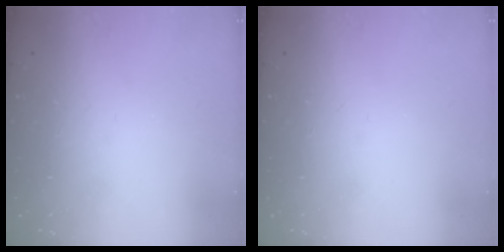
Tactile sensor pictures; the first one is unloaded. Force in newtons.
{"total": 0.0}